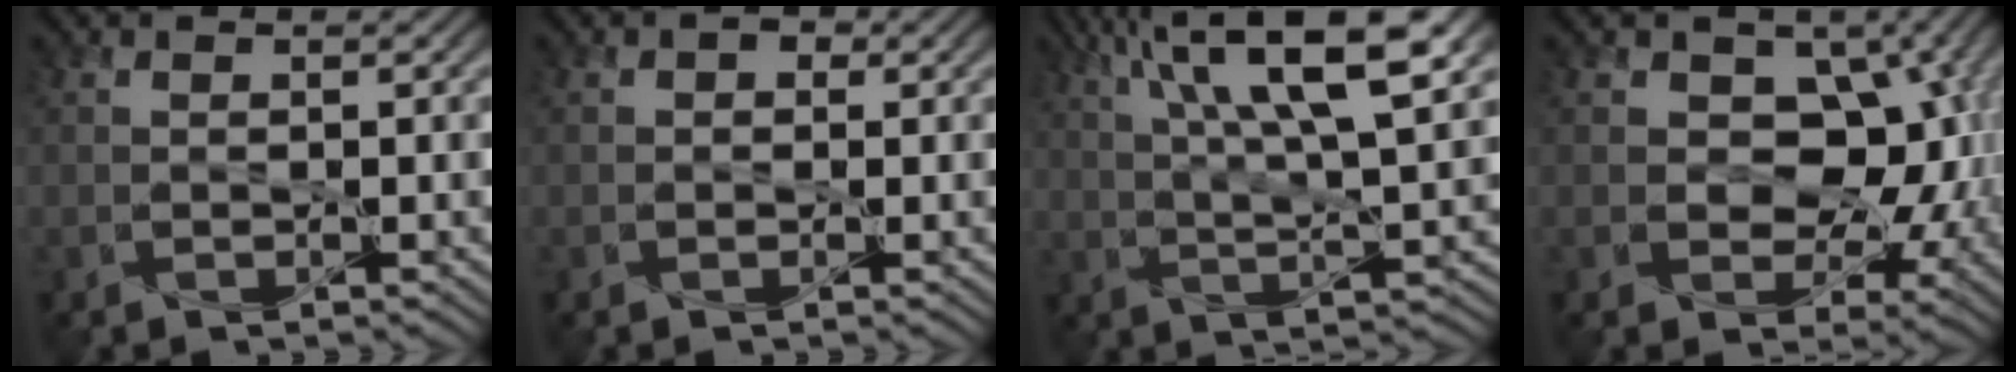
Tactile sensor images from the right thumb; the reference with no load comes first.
{"total": 1.2, "force": [0.2, 1.0, 0.7], "torque": [-0.008, -0.002, -0.005]}
{"total": 14.2, "force": [6.4, 3.7, 12.1], "torque": [-0.212, 0.006, 0.107]}
{"total": 11.1, "force": [1.3, 7.8, 7.7], "torque": [-0.104, -0.002, 0.015]}